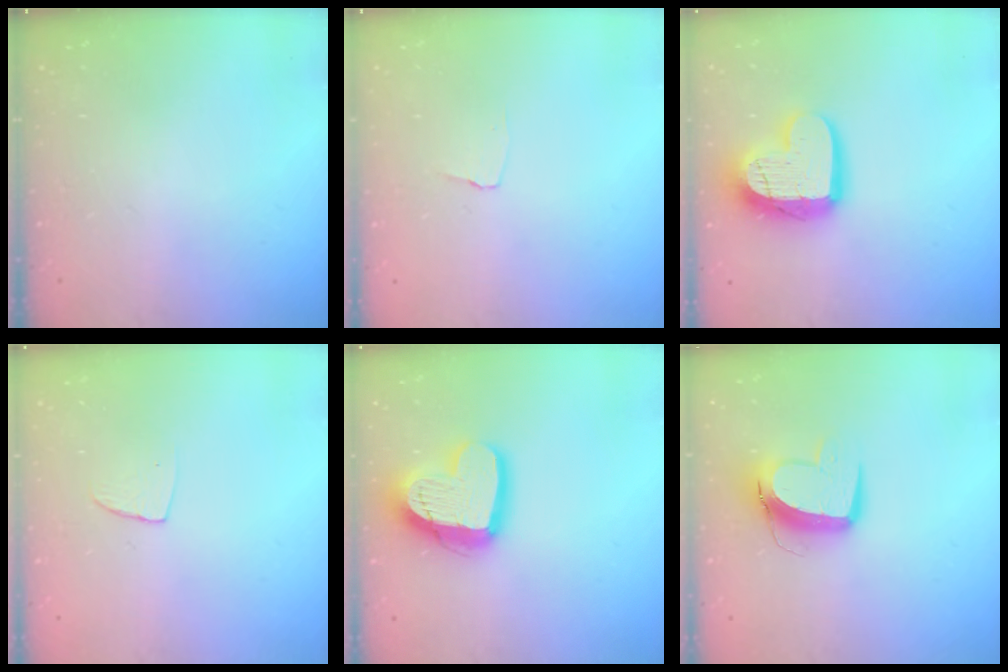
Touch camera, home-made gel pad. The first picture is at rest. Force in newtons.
{"total": 2.9, "press": 2.8, "slide": 0.3}
{"total": 17.3, "press": 17.3, "slide": 1.7}
{"total": 4.9, "press": 4.8, "slide": 0.4}
{"total": 17.7, "press": 17.6, "slide": 1.6}
{"total": 11.7, "press": 11.6, "slide": 1.2}